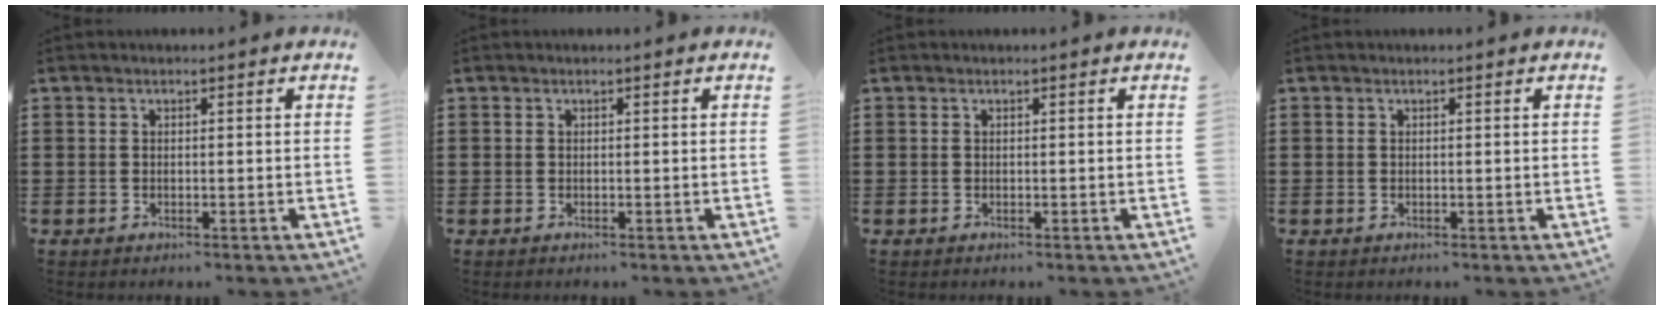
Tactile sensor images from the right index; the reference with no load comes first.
{"total": 0.0}
{"total": 0.0}
{"total": 0.0}